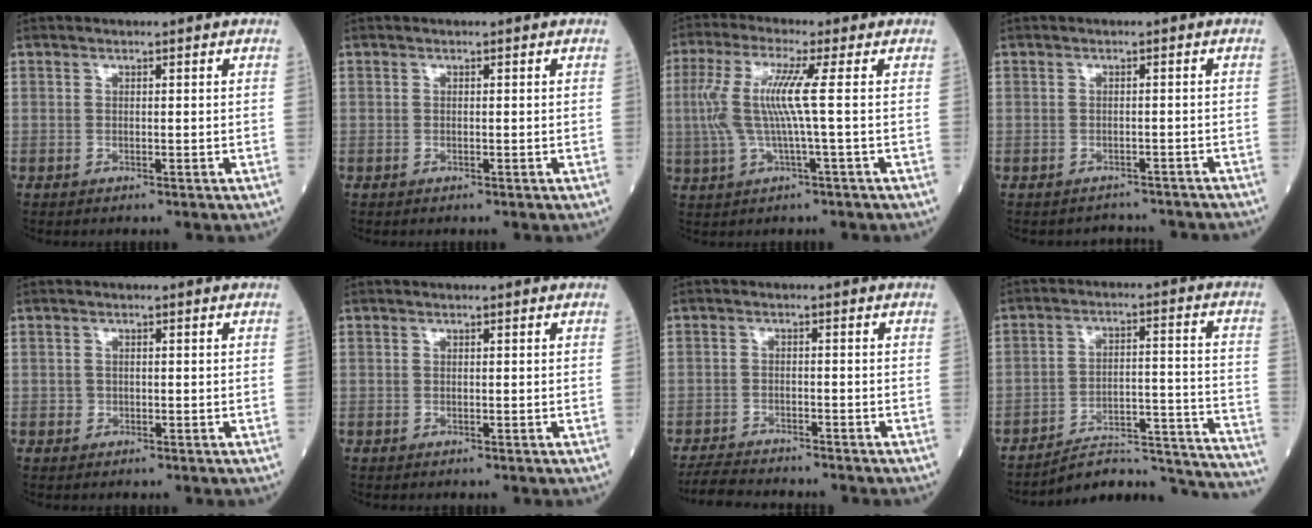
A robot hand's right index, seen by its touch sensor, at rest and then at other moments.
{"total": 0.0}
{"total": 8.0, "force": [0.5, -0.5, 8.0], "torque": [-0.180, 0.009, 0.006]}
{"total": 5.0, "force": [-4.8, 1.4, 0.3], "torque": [-0.004, 0.005, -0.049]}
{"total": 0.7, "force": [-0.2, 0.7, 0.2], "torque": [-0.002, 0.003, -0.005]}
{"total": 0.0}
{"total": 5.5, "force": [-5.3, 0.8, 1.2], "torque": [-0.022, -0.017, -0.090]}
{"total": 19.3, "force": [-18.9, 1.0, 4.0], "torque": [-0.006, 0.039, -0.256]}